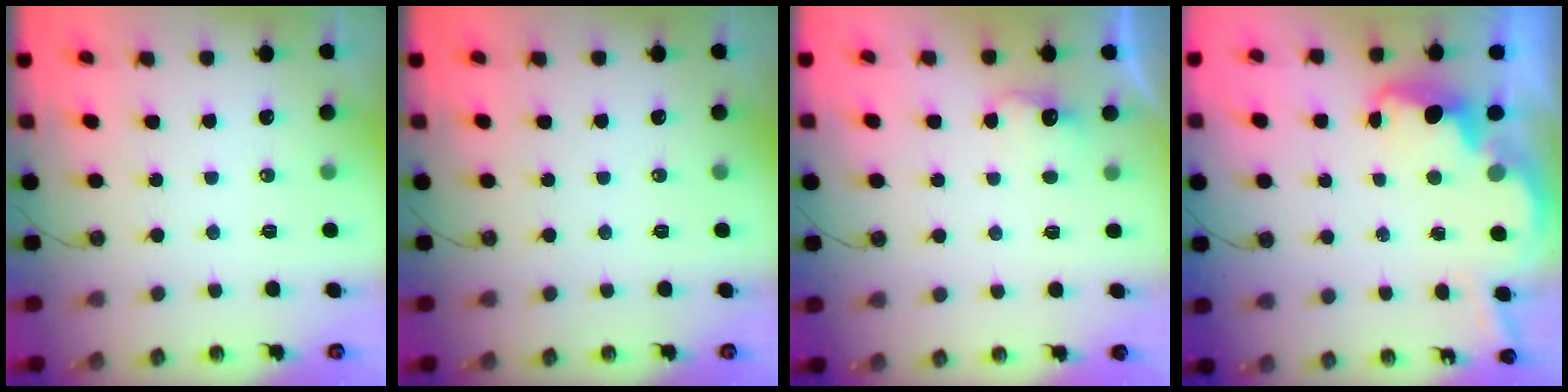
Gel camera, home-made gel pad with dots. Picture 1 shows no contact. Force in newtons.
{"total": 0.0}
{"total": 2.8, "press": 2.7, "slide": 0.8}
{"total": 3.9, "press": 3.8, "slide": 0.7}